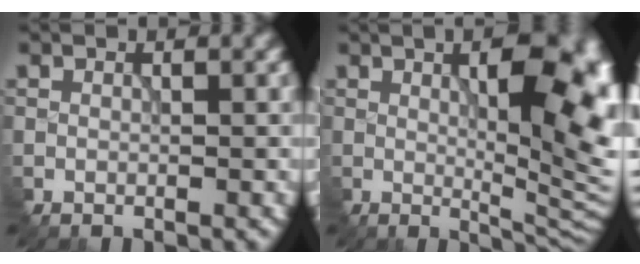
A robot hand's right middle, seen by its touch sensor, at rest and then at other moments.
{"total": 14.2, "force": [2.3, 5.7, 12.8], "torque": [-0.133, 0.005, 0.042]}